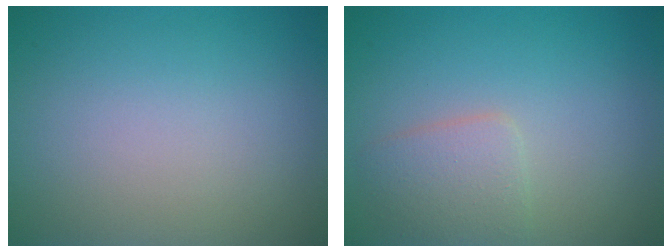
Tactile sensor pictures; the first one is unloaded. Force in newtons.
{"total": 2.5, "press": 2.5, "slide": 0.1}